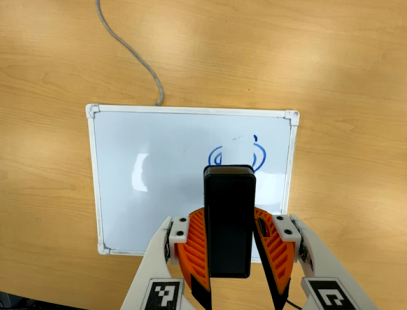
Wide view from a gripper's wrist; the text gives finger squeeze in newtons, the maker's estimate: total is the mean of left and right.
{"total": 6.6, "left": 6.1, "right": 7.0}